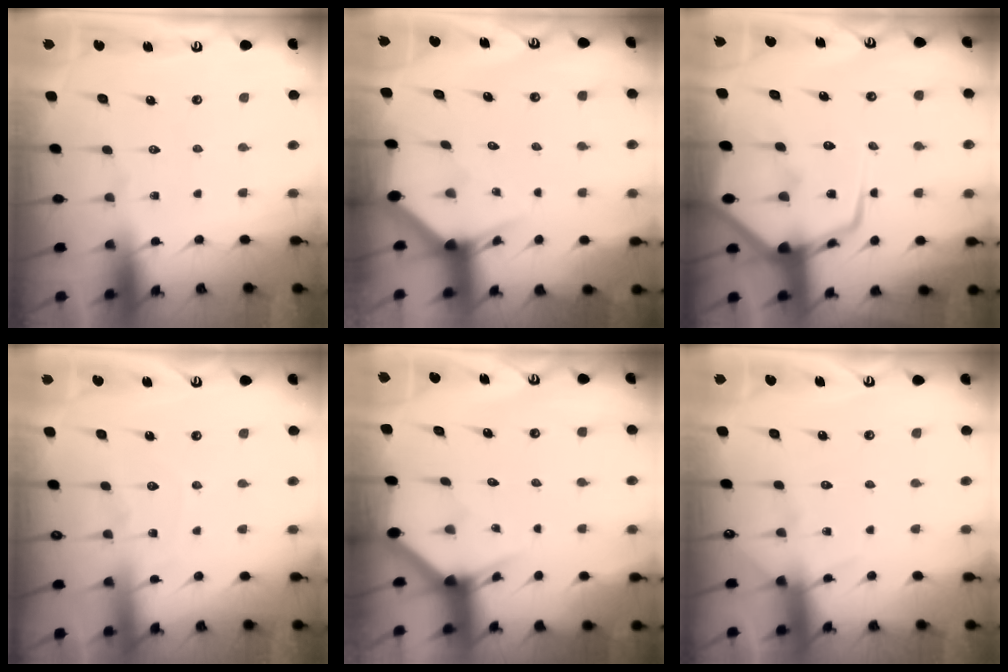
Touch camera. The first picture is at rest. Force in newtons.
{"total": 2.9, "press": 2.9, "slide": 0.2}
{"total": 15.5, "press": 15.5, "slide": 1.3}
{"total": 6.2, "press": 6.1, "slide": 0.7}
{"total": 3.0, "press": 3.0, "slide": 0.1}
{"total": 4.7, "press": 4.6, "slide": 0.7}